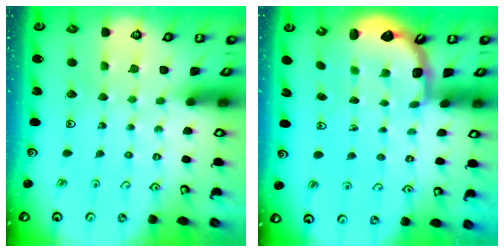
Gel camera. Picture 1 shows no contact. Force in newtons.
{"total": 2.6, "press": 2.2, "slide": 1.4}